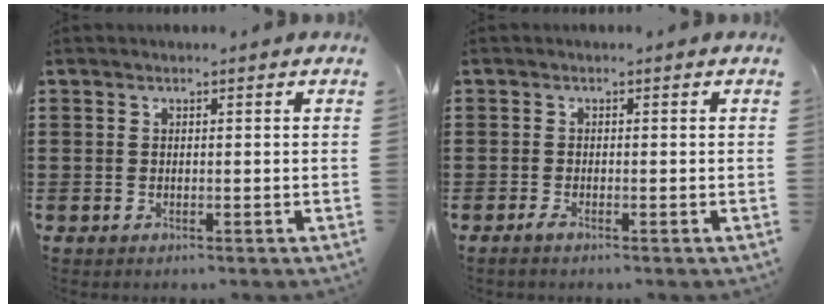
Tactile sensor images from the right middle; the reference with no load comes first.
{"total": 0.9, "force": [-0.7, 0.1, 0.6], "torque": [-0.012, -0.004, -0.012]}